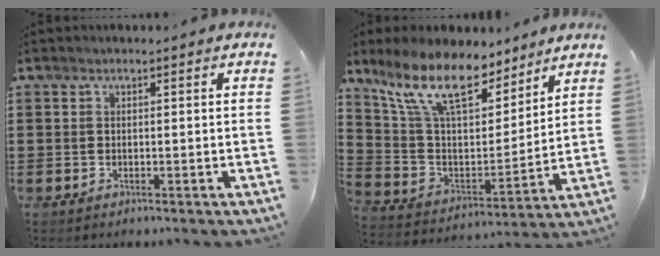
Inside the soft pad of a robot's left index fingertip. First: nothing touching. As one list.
[{"total": 12.9, "force": [9.6, 4.2, 7.5], "torque": [-0.181, -0.042, 0.171]}]